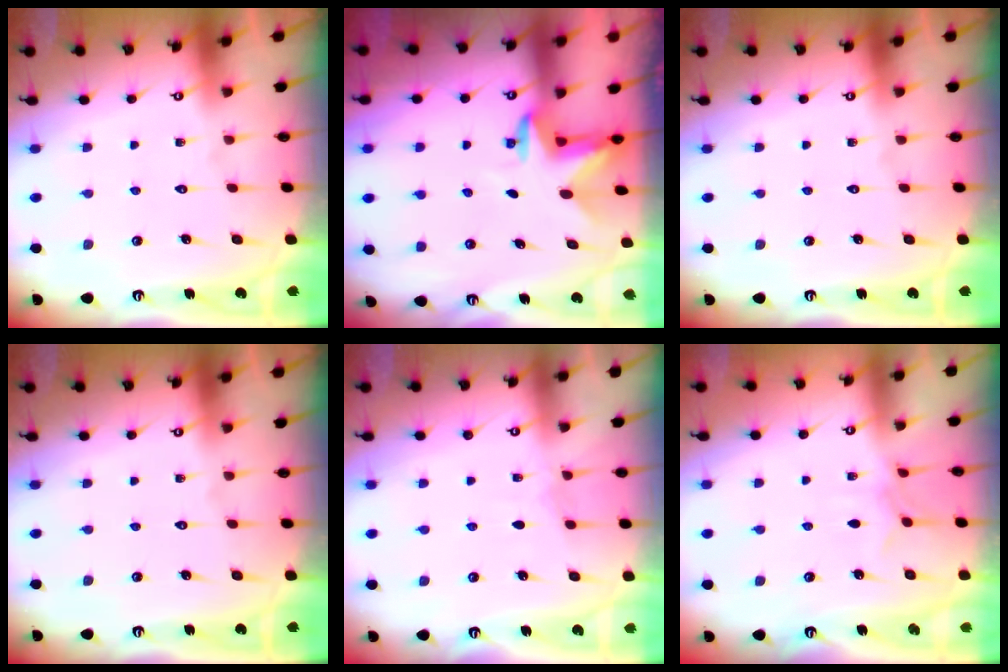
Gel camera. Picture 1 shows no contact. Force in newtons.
{"total": 2.9, "press": 2.8, "slide": 0.7}
{"total": 0.0}
{"total": 0.0}
{"total": 2.0, "press": 2.0, "slide": 0.3}
{"total": 3.9, "press": 3.9, "slide": 0.2}